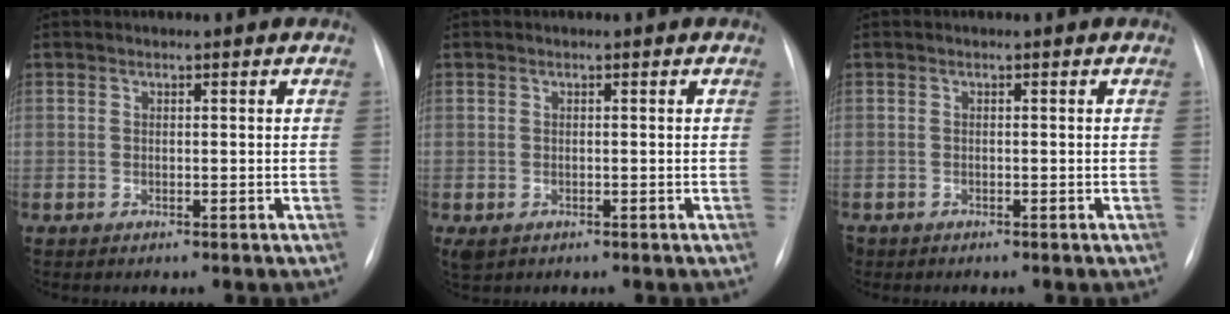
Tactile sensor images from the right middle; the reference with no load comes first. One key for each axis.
{"total": 1.4, "fx": -0.5, "fy": 1.1, "fz": 0.8, "tx": -0.014, "ty": -0.001, "tz": 0.002}
{"total": 0.8, "fx": -0.6, "fy": 0.5, "fz": 0.1, "tx": -0.006, "ty": 0.002, "tz": -0.008}